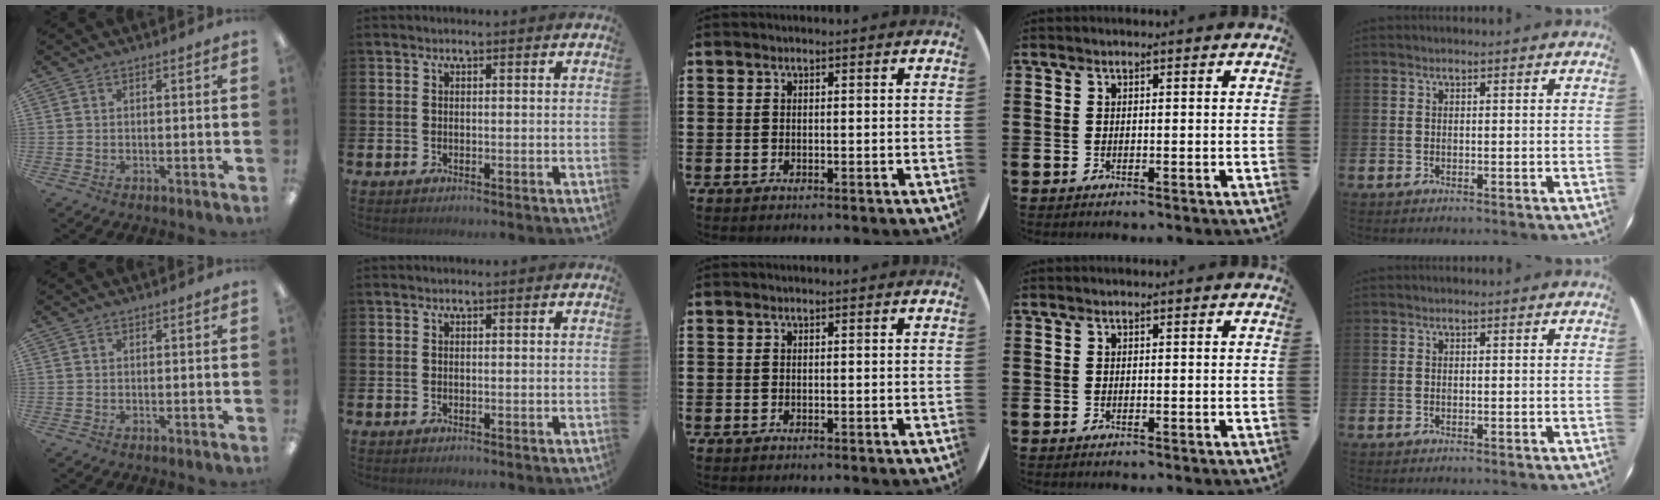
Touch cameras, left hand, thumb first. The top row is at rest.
{}